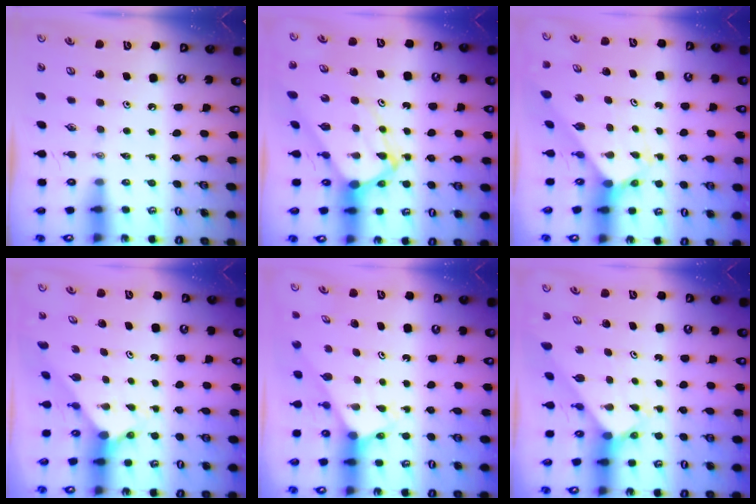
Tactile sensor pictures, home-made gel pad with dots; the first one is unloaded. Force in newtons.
{"total": 10.1, "press": 10.0, "slide": 0.9}
{"total": 2.6, "press": 2.6, "slide": 0.2}
{"total": 1.7, "press": 1.7, "slide": 0.1}
{"total": 2.7, "press": 2.7, "slide": 0.1}
{"total": 1.9, "press": 1.9, "slide": 0.1}